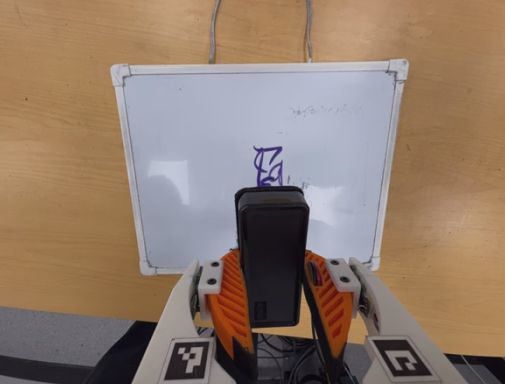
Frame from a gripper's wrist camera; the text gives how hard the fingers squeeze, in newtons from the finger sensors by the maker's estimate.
{"total": 7.5, "left": 6.8, "right": 8.1}